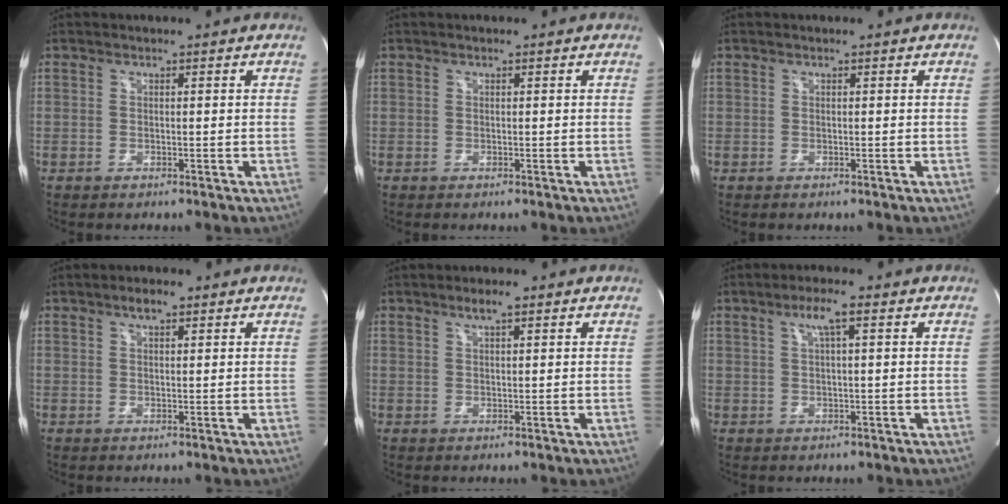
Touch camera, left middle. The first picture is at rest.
{"total": 0.0}
{"total": 0.0}
{"total": 2.4, "force": [1.6, 0.7, 1.6], "torque": [-0.034, 0.009, 0.026]}
{"total": 2.5, "force": [1.7, 0.4, 1.7], "torque": [-0.037, 0.006, 0.028]}
{"total": 3.7, "force": [1.8, 0.2, 3.2], "torque": [-0.060, 0.009, 0.029]}